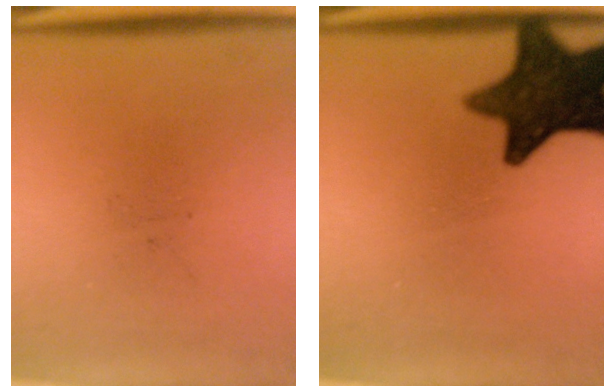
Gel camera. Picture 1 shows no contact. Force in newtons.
{"total": 14.1}